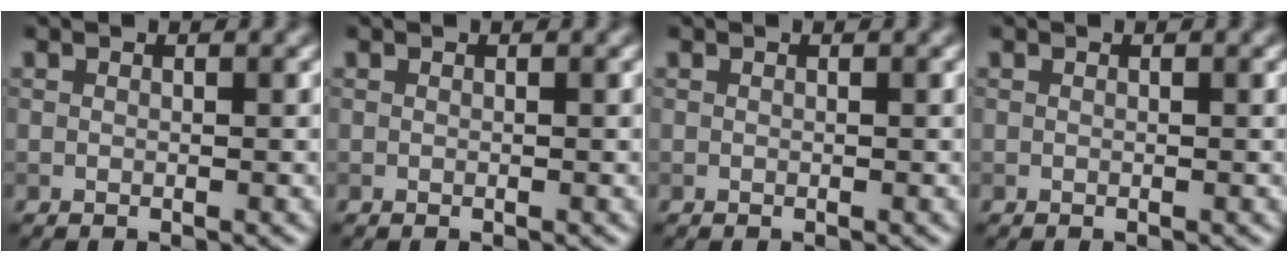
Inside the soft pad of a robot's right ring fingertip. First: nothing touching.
{"total": 0.0}
{"total": 0.0}
{"total": 0.0}